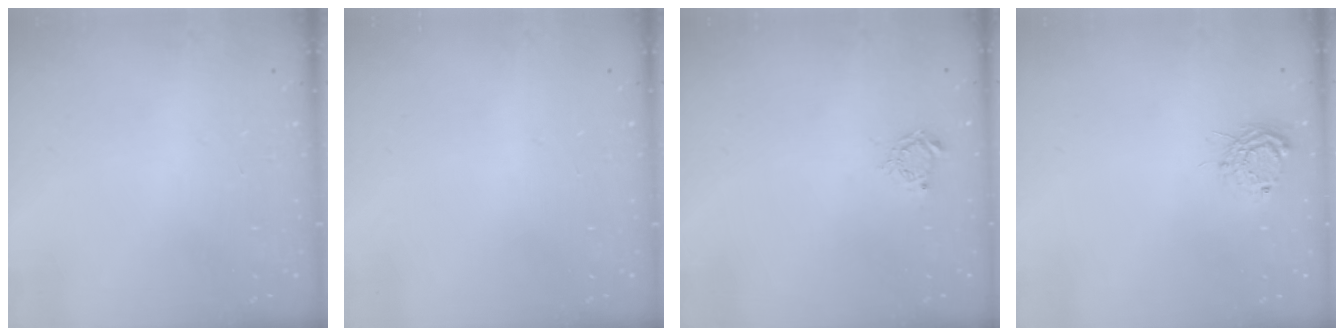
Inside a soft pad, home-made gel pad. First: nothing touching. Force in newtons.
{"total": 0.0}
{"total": 4.1, "press": 4.0, "slide": 0.4}
{"total": 8.8, "press": 8.8, "slide": 0.4}